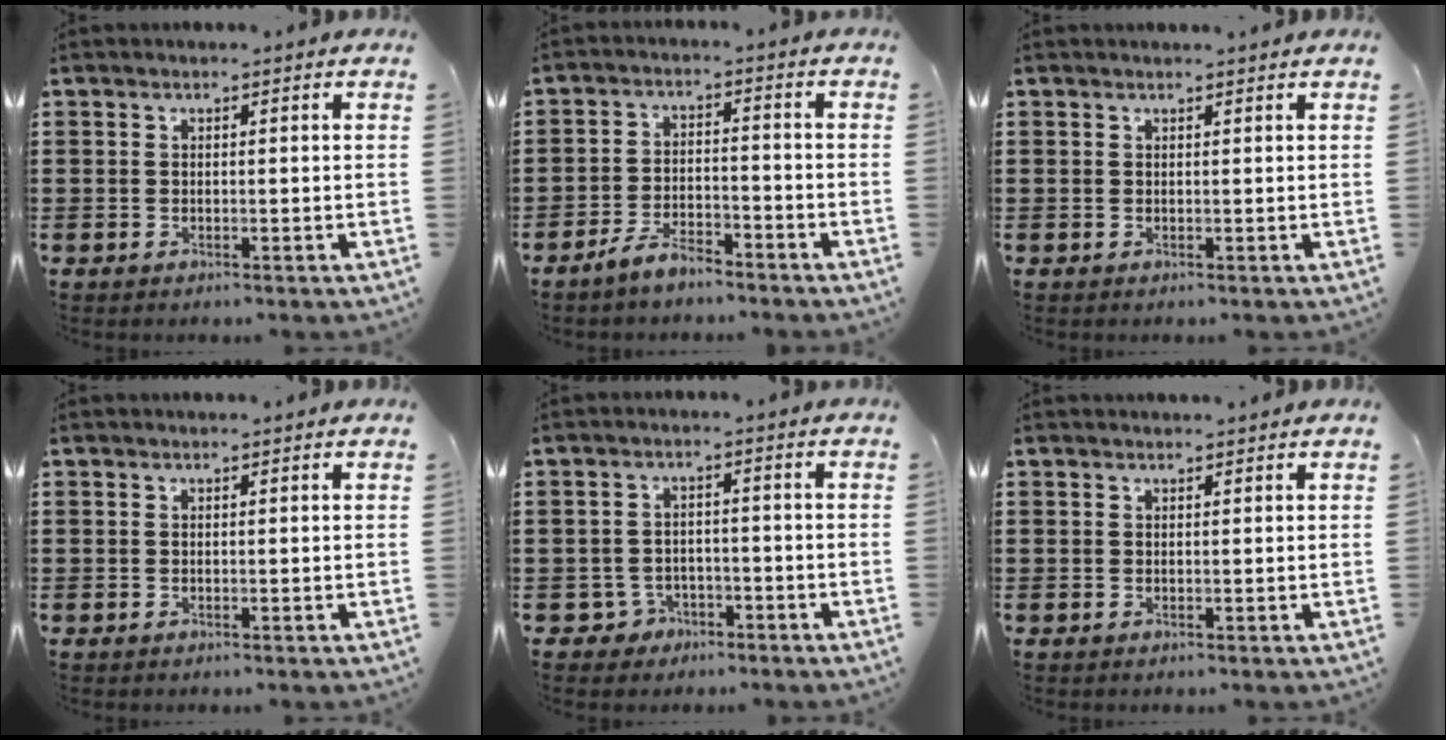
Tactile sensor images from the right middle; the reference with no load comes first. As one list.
[{"total": 4.7, "force": [-4.2, 1.1, 1.8], "torque": [-0.044, 0.005, -0.088]}, {"total": 0.6, "force": [0.5, -0.1, 0.1], "torque": [-0.003, 0.001, 0.010]}, {"total": 0.0}, {"total": 3.1, "force": [-2.3, 2.0, 0.6], "torque": [-0.027, 0.000, -0.053]}, {"total": 0.6, "force": [0.6, -0.1, 0.0], "torque": [-0.002, -0.001, 0.011]}]